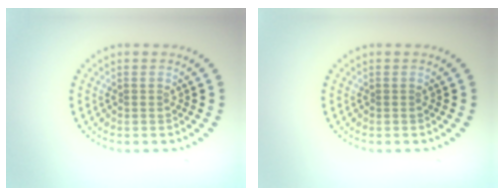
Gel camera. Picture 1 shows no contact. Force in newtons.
{"total": 0.0}